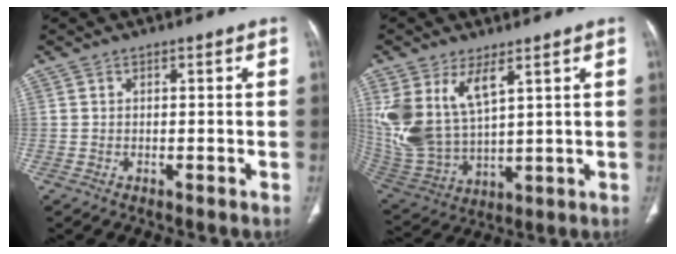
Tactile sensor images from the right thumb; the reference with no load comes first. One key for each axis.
{"total": 14.8, "fx": 6.5, "fy": 7.3, "fz": 11.2, "tx": -0.232, "ty": -0.026, "tz": 0.152}